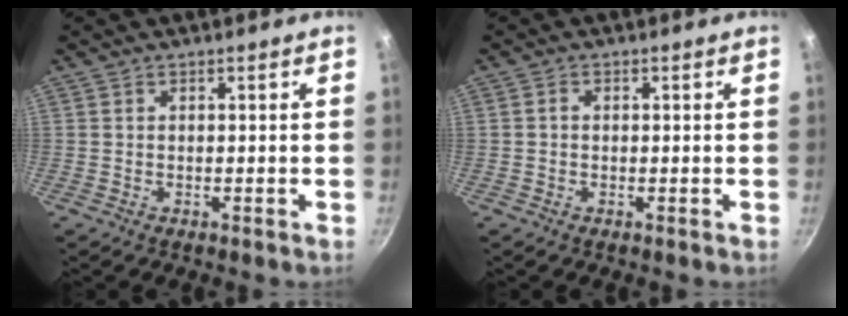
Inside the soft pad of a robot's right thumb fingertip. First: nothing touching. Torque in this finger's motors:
{"motor_torque": [-0.39, 0.07, 0.16, -0.30, 0.05]}